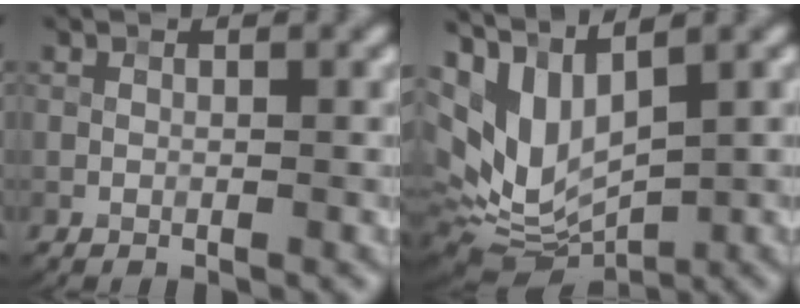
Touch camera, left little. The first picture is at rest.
{"total": 7.4, "force": [2.0, 3.9, 5.9], "torque": [-0.134, -0.010, 0.042]}